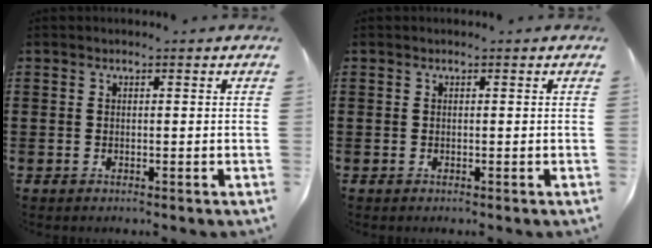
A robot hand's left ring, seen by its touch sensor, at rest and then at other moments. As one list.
[{"total": 0.0}]